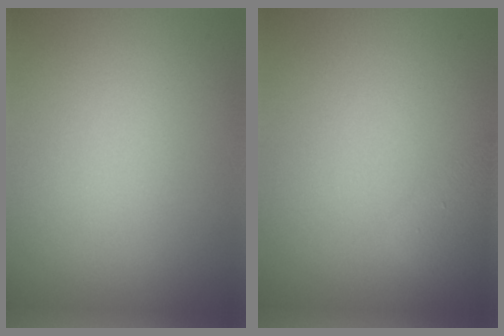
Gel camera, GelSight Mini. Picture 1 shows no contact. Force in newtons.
{"total": 1.9, "press": 1.9, "slide": 0.1}